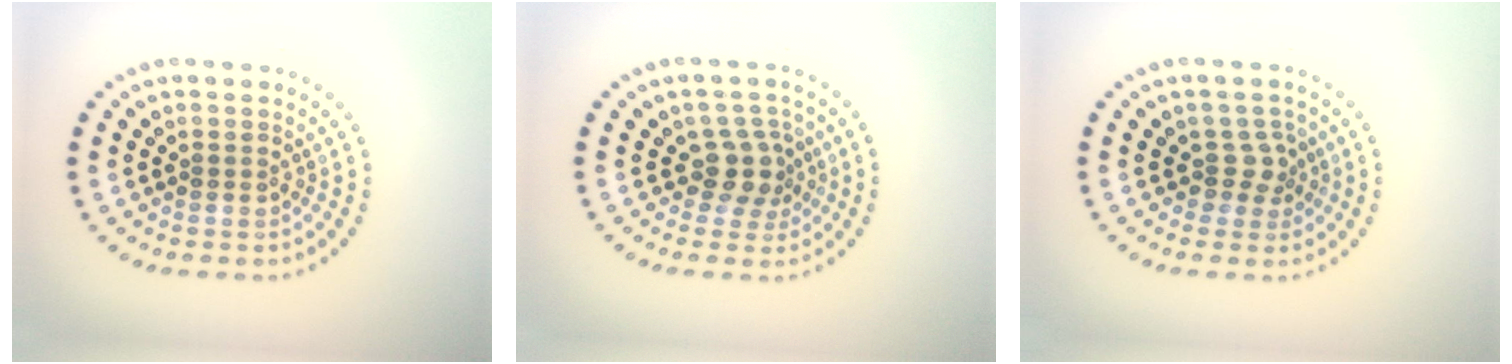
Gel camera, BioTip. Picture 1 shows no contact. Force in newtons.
{"total": 2.8, "press": 2.1, "slide": 1.8}
{"total": 1.9, "press": 1.4, "slide": 1.3}